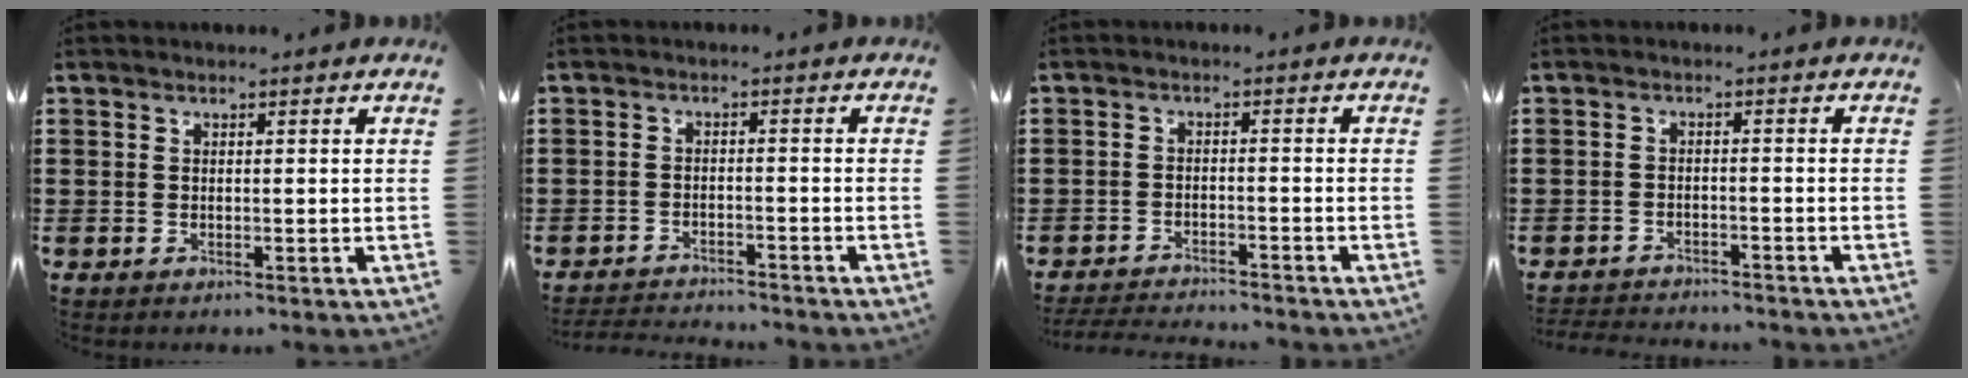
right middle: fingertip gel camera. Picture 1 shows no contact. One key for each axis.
{"total": 2.5, "fx": -2.5, "fy": 0.0, "fz": 0.1, "tx": -0.008, "ty": -0.002, "tz": -0.053}
{"total": 2.9, "fx": -2.9, "fy": 0.0, "fz": 0.3, "tx": -0.010, "ty": -0.002, "tz": -0.061}
{"total": 2.4, "fx": -2.4, "fy": 0.1, "fz": -0.1, "tx": -0.007, "ty": -0.003, "tz": -0.051}